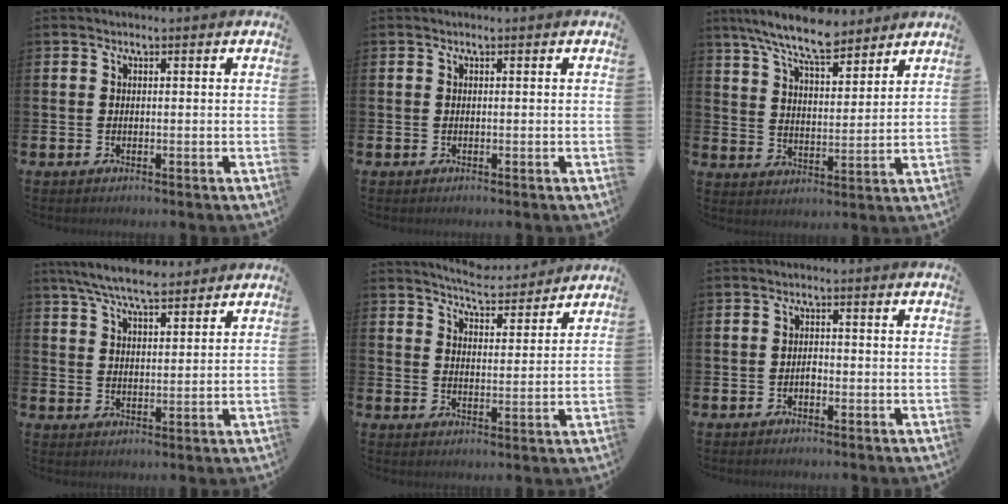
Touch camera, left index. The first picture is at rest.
{"total": 0.0}
{"total": 9.6, "force": [8.6, 2.1, 3.8], "torque": [-0.099, -0.031, 0.156]}
{"total": 7.3, "force": [6.7, 1.4, 2.6], "torque": [-0.067, -0.023, 0.122]}
{"total": 6.0, "force": [5.9, 0.6, 0.8], "torque": [-0.025, -0.040, 0.105]}
{"total": 1.1, "force": [-0.5, 0.7, 0.7], "torque": [-0.007, -0.001, -0.013]}